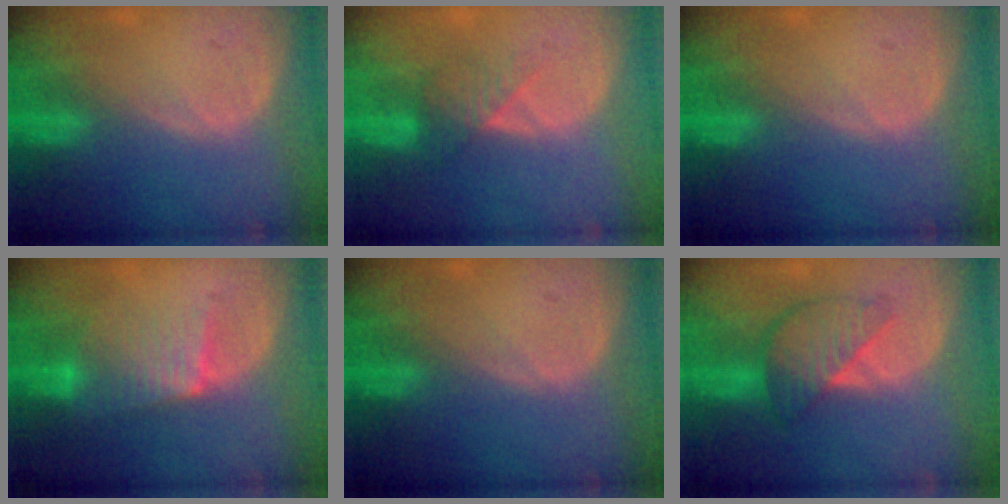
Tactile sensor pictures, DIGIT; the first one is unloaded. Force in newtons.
{"total": 3.6, "press": 3.3, "slide": 1.3}
{"total": 0.0}
{"total": 6.3, "press": 6.0, "slide": 2.0}
{"total": 0.0}
{"total": 6.3, "press": 6.2, "slide": 0.4}